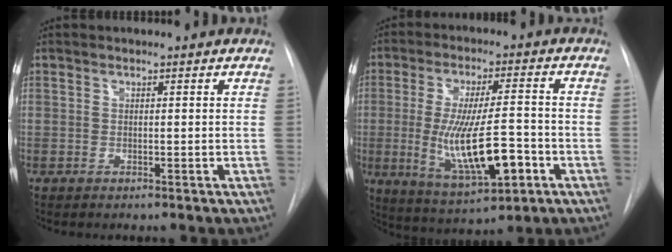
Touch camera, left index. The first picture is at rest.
{"total": 13.9, "force": [-3.3, 3.2, 13.1], "torque": [-0.241, -0.012, -0.043]}